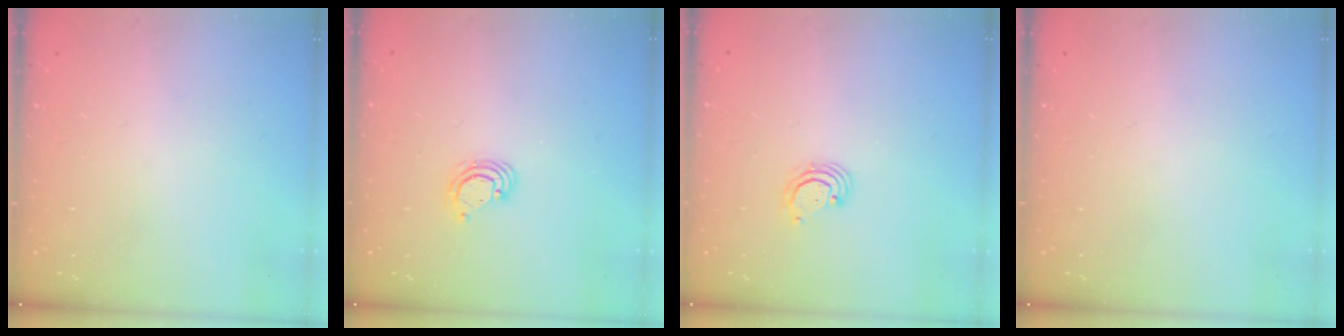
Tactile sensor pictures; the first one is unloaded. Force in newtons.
{"total": 4.0, "press": 3.9, "slide": 0.3}
{"total": 2.7, "press": 2.7, "slide": 0.3}
{"total": 0.0}